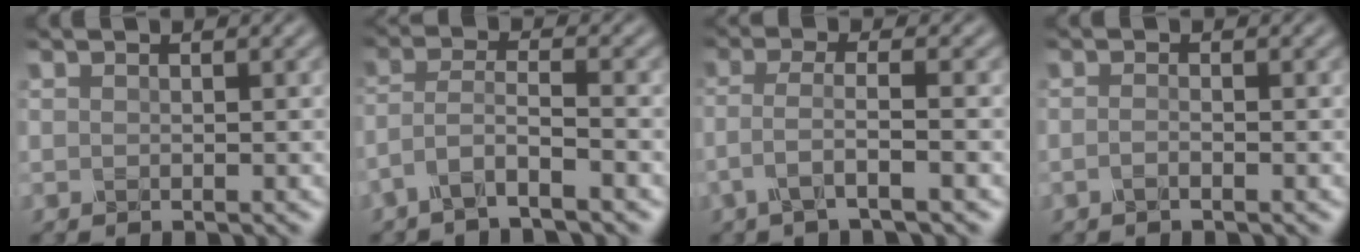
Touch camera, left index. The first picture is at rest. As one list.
[{"total": 3.4, "force": [-2.2, 0.5, 2.5], "torque": [-0.052, 0.007, -0.054]}, {"total": 3.2, "force": [-1.3, 0.6, 2.8], "torque": [-0.052, 0.004, -0.037]}, {"total": 0.9, "force": [-0.5, 0.2, 0.7], "torque": [-0.014, -0.002, -0.011]}]